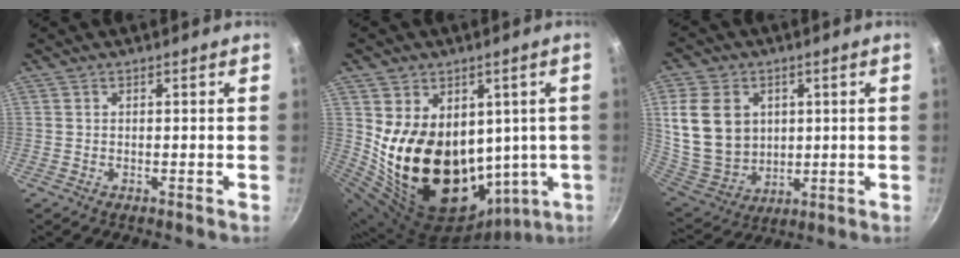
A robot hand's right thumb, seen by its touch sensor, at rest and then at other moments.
{"total": 22.7, "force": [2.7, 16.4, 15.4], "torque": [-0.235, -0.026, 0.076]}
{"total": 16.1, "force": [3.5, 12.7, 9.2], "torque": [-0.158, -0.016, 0.087]}